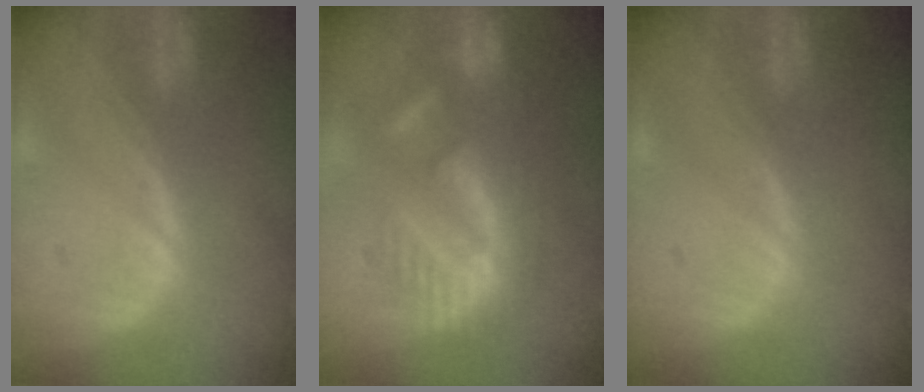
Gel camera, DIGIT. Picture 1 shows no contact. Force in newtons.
{"total": 8.7, "press": 8.6, "slide": 1.4}
{"total": 0.0}